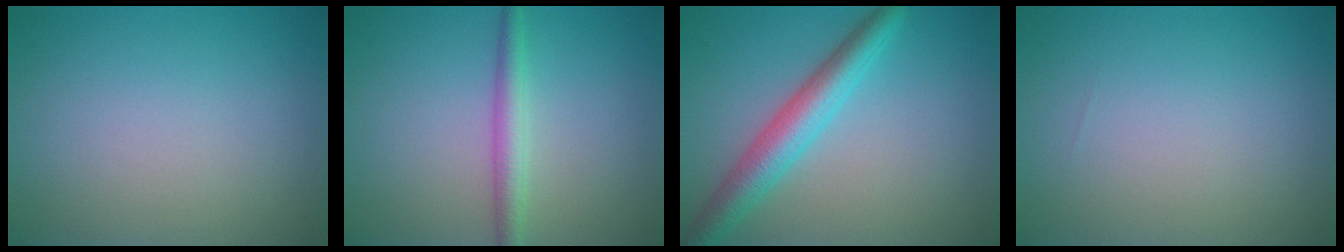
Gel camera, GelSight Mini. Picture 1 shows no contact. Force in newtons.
{"total": 2.5, "press": 2.5, "slide": 0.0}
{"total": 4.7, "press": 4.7, "slide": 0.2}
{"total": 0.0}